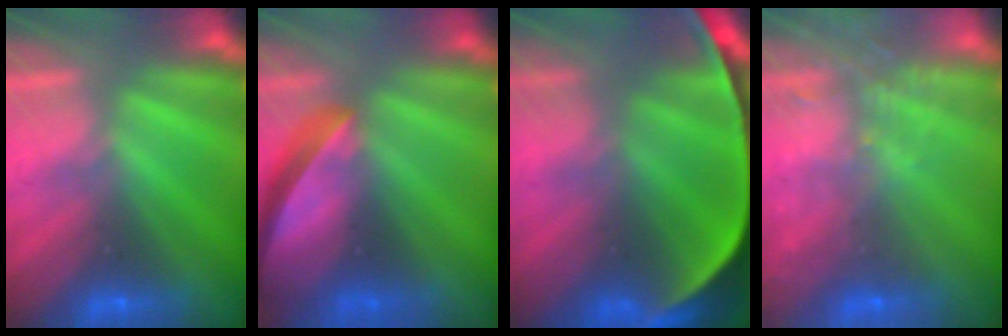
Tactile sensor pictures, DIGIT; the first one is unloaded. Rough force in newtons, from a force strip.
{"total": 7.2}
{"total": 9.1}
{"total": 9.1}